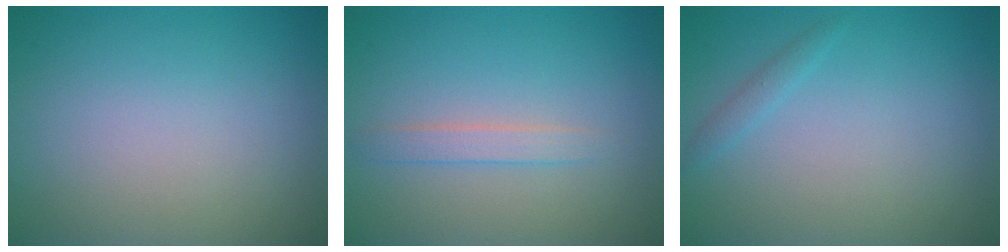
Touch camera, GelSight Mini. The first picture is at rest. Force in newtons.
{"total": 1.5, "press": 1.5, "slide": 0.1}
{"total": 0.9, "press": 0.9, "slide": 0.0}